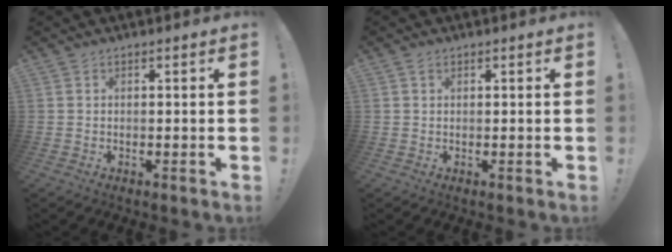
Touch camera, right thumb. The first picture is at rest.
{"total": 0.8, "force": [0.5, 0.5, 0.1], "torque": [0.006, -0.002, 0.009]}